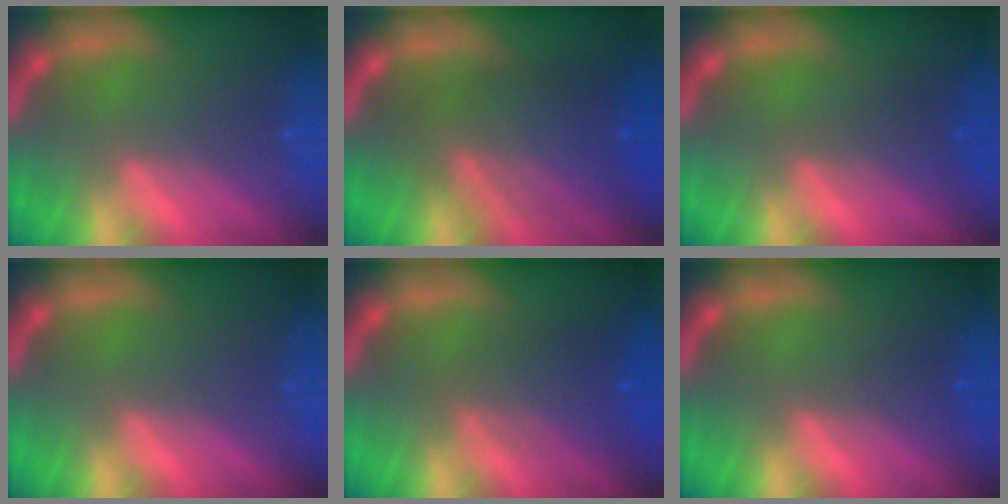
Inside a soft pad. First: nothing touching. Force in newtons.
{"total": 7.1}
{"total": 1.5}
{"total": 0.0}
{"total": 3.6}
{"total": 1.0}